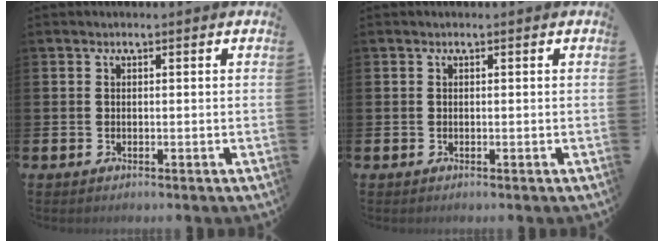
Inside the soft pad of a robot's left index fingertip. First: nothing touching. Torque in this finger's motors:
{"motor_torque": [-0.01, -0.01, -0.01, 0.01]}